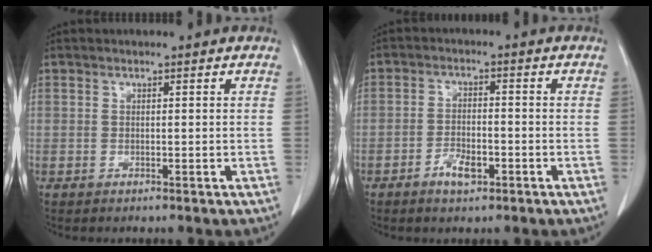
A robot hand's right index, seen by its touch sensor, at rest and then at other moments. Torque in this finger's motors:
{"motor_torque": [0.09, -0.25, 0.05, 0.03]}